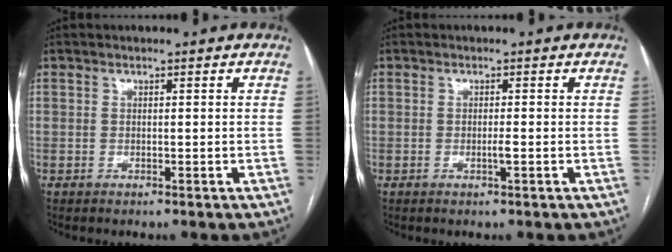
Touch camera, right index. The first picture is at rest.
{"total": 1.2, "force": [-0.3, 0.0, 1.2], "torque": [-0.026, -0.003, -0.005]}